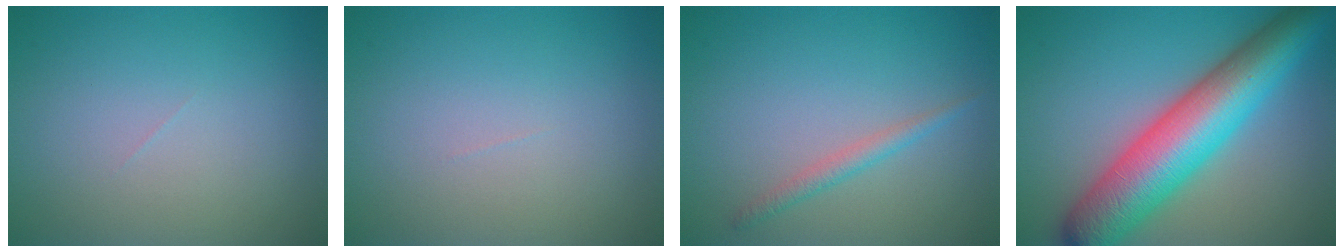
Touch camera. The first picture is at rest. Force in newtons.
{"total": 0.0}
{"total": 1.5, "press": 1.5, "slide": 0.0}
{"total": 11.1, "press": 11.1, "slide": 0.3}